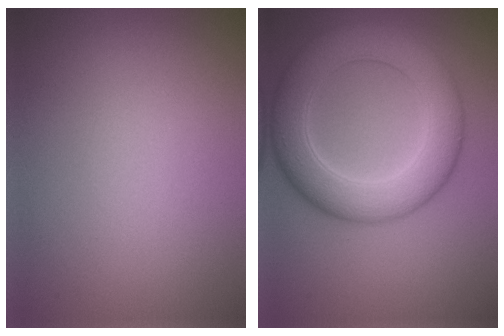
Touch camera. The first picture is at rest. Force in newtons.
{"total": 7.6, "press": 7.6, "slide": 0.2}